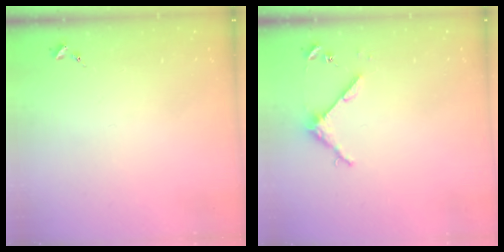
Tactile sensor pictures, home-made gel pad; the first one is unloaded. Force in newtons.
{"total": 4.5, "press": 4.5, "slide": 0.5}